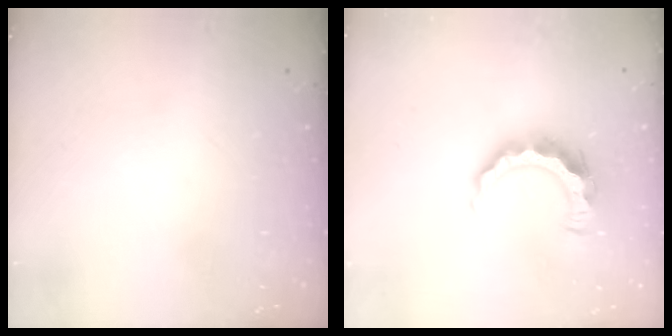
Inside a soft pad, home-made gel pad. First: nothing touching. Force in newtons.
{"total": 9.6, "press": 9.5, "slide": 0.9}